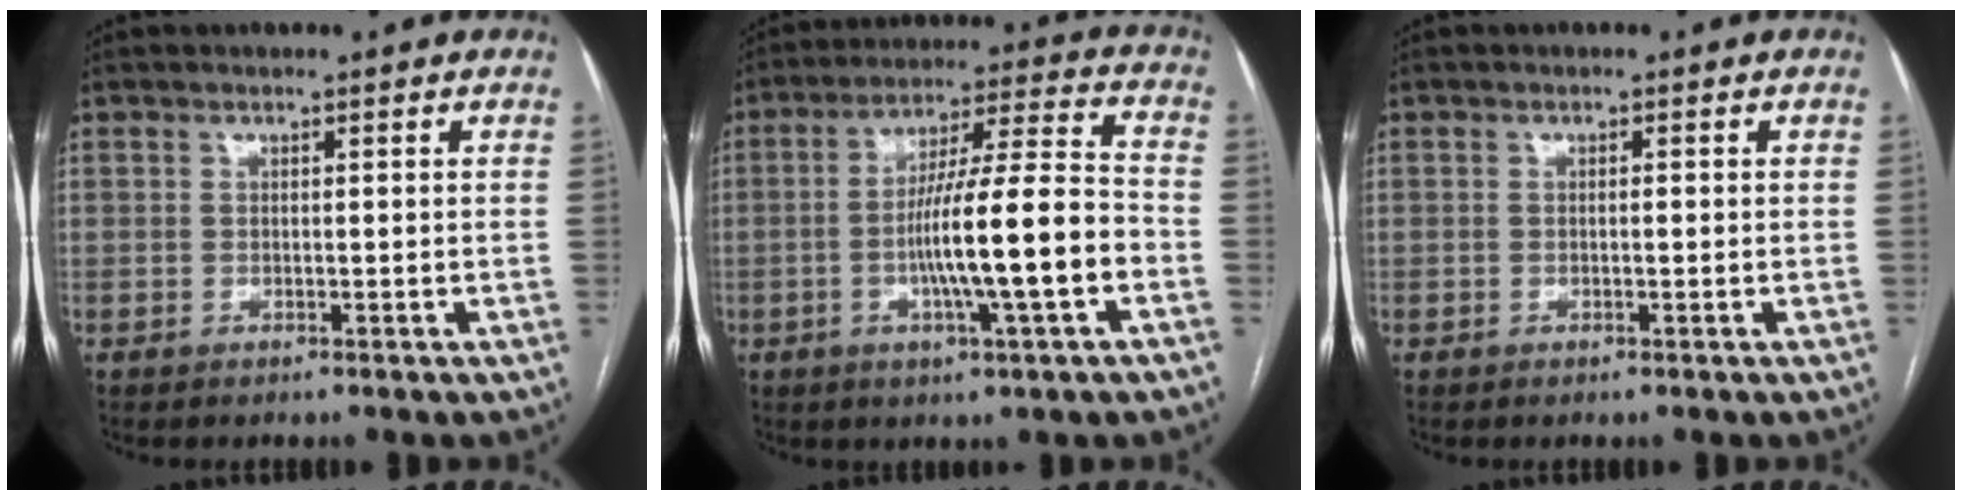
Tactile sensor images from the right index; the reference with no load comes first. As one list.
[{"total": 14.9, "force": [-3.6, 0.3, 14.4], "torque": [-0.245, 0.005, -0.062]}, {"total": 0.7, "force": [-0.1, 0.2, 0.7], "torque": [-0.010, 0.000, 0.000]}]